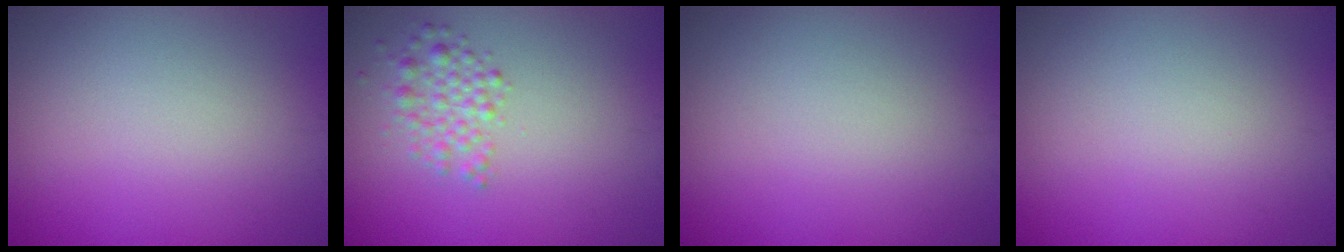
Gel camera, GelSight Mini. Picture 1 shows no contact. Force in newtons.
{"total": 2.3, "press": 2.3, "slide": 0.1}
{"total": 0.0}
{"total": 0.0}